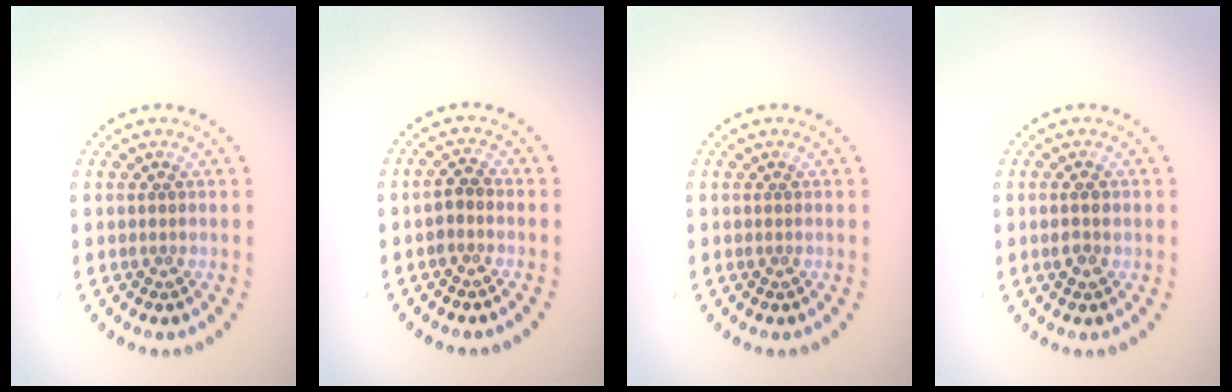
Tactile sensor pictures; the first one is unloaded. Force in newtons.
{"total": 1.2, "press": 1.0, "slide": 0.6}
{"total": 0.0}
{"total": 1.5, "press": 1.5, "slide": 0.2}